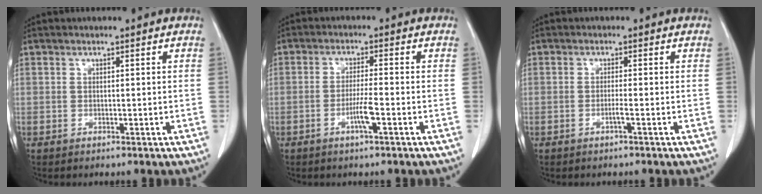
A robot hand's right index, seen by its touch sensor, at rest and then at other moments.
{"total": 3.8, "force": [-1.6, -0.2, 3.4], "torque": [-0.066, -0.005, -0.034]}
{"total": 1.2, "force": [-0.6, -0.3, 1.0], "torque": [-0.016, 0.000, -0.014]}